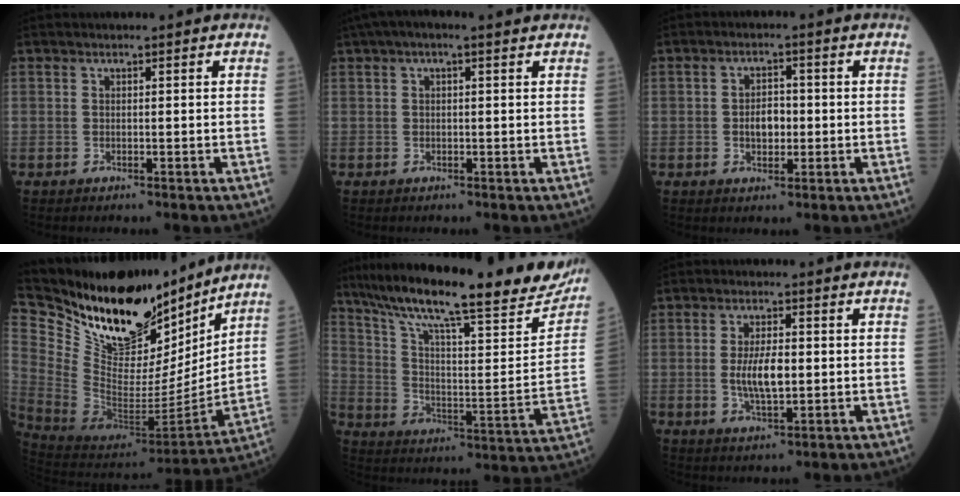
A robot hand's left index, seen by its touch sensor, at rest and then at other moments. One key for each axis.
{"total": 4.4, "fx": 2.8, "fy": 0.9, "fz": 3.3, "tx": -0.061, "ty": 0.038, "tz": 0.042}
{"total": 3.8, "fx": -0.4, "fy": 2.3, "fz": 3.0, "tx": -0.053, "ty": 0.009, "tz": -0.007}
{"total": 24.8, "fx": 20.9, "fy": 7.3, "fz": 11.3, "tx": -0.210, "ty": -0.022, "tz": 0.355}
{"total": 29.3, "fx": 23.9, "fy": 4.1, "fz": 16.5, "tx": -0.273, "ty": -0.030, "tz": 0.331}
{"total": 5.9, "fx": -0.2, "fy": 1.9, "fz": 5.5, "tx": -0.115, "ty": -0.003, "tz": -0.002}